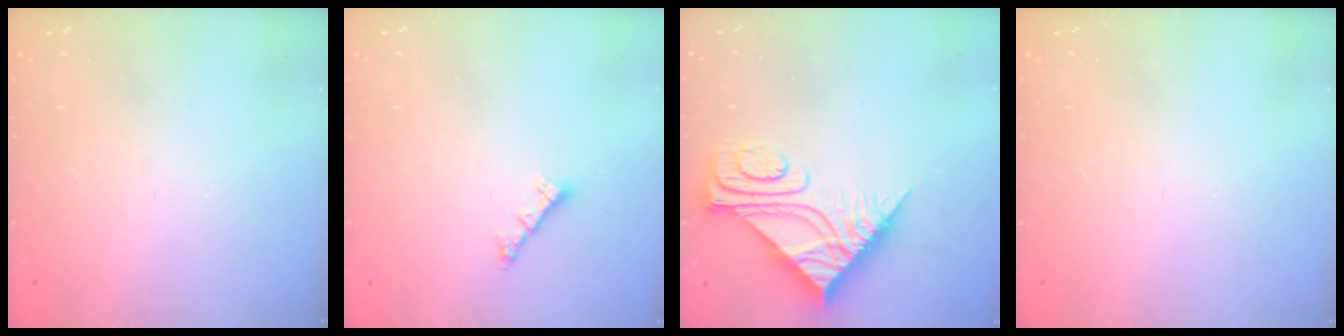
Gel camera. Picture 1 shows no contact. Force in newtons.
{"total": 1.2, "press": 1.2, "slide": 0.3}
{"total": 9.0, "press": 9.0, "slide": 0.9}
{"total": 0.0}